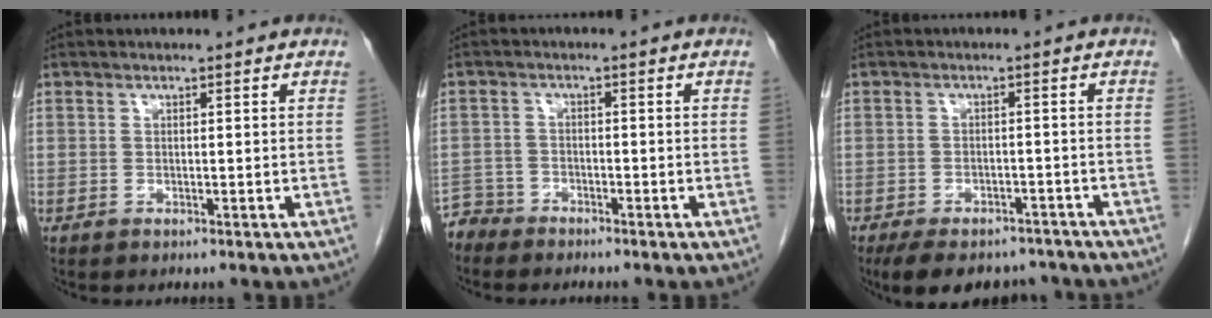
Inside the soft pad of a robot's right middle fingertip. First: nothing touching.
{"total": 3.4, "force": [-3.1, 1.0, -0.9], "torque": [0.017, -0.003, -0.064]}
{"total": 11.8, "force": [-9.7, 5.2, 4.3], "torque": [-0.075, 0.002, -0.129]}